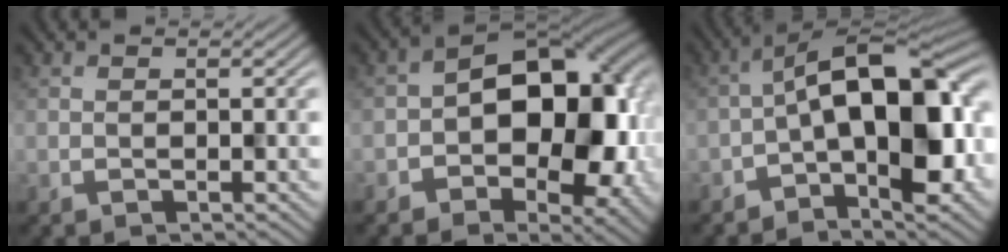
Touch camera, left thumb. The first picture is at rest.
{"total": 14.6, "force": [-1.1, 9.5, 11.1], "torque": [-0.127, 0.002, -0.023]}
{"total": 14.1, "force": [-1.9, 6.3, 12.5], "torque": [-0.175, 0.028, -0.041]}